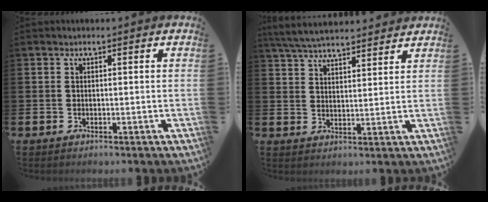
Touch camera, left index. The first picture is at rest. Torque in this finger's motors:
{"motor_torque": [1.07, -1.07, 0.49, 0.21]}